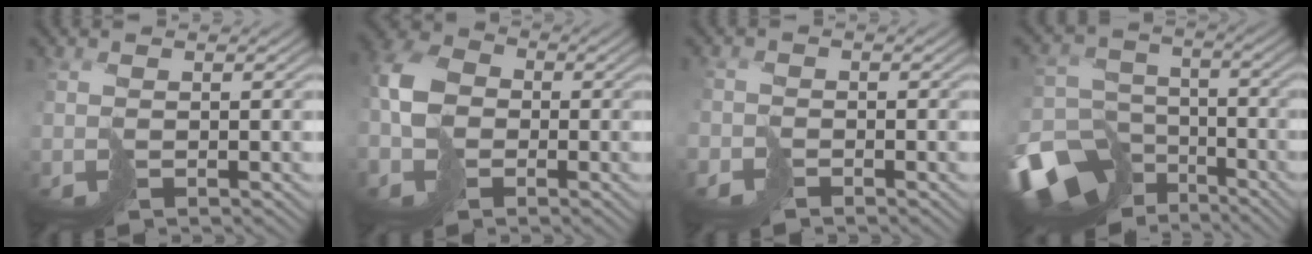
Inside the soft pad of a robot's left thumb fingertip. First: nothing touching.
{"total": 7.4, "force": [-1.5, 5.8, 4.3], "torque": [-0.128, -0.009, -0.036]}
{"total": 2.0, "force": [-1.8, 0.9, 0.2], "torque": [-0.002, -0.008, -0.040]}
{"total": 15.3, "force": [-9.7, 10.4, 5.6], "torque": [-0.180, -0.052, -0.138]}